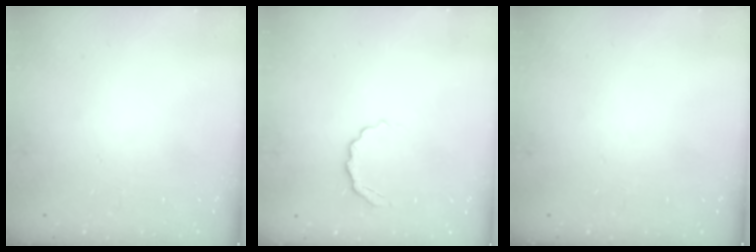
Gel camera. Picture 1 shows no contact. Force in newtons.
{"total": 5.3, "press": 5.2, "slide": 1.3}
{"total": 0.0}